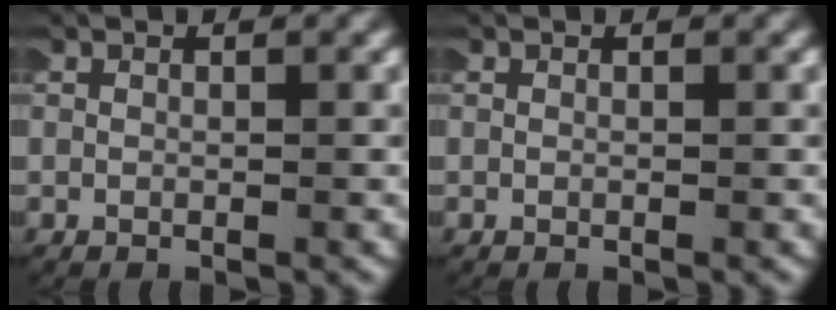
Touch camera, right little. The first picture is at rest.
{"total": 0.0}